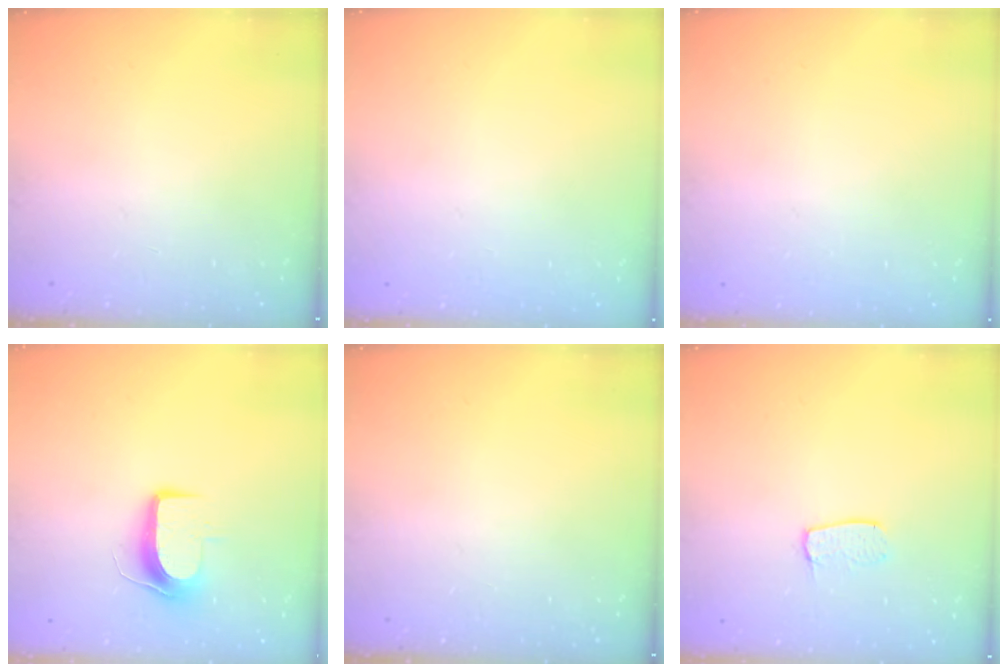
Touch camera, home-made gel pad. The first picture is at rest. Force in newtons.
{"total": 0.0}
{"total": 0.0}
{"total": 8.7, "press": 8.6, "slide": 0.5}
{"total": 0.0}
{"total": 6.0, "press": 6.0, "slide": 0.5}